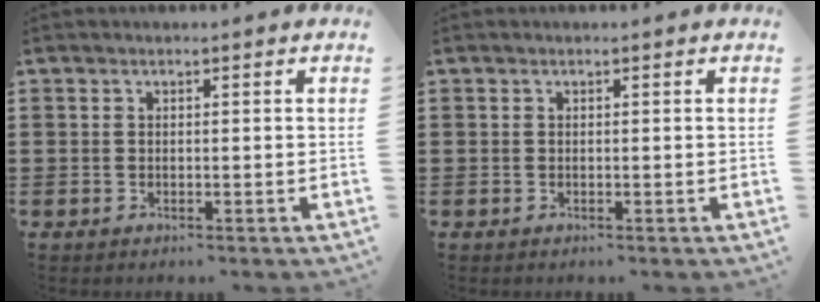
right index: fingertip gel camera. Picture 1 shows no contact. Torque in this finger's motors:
{"motor_torque": [-0.06, 0.07, 0.00, 0.00]}